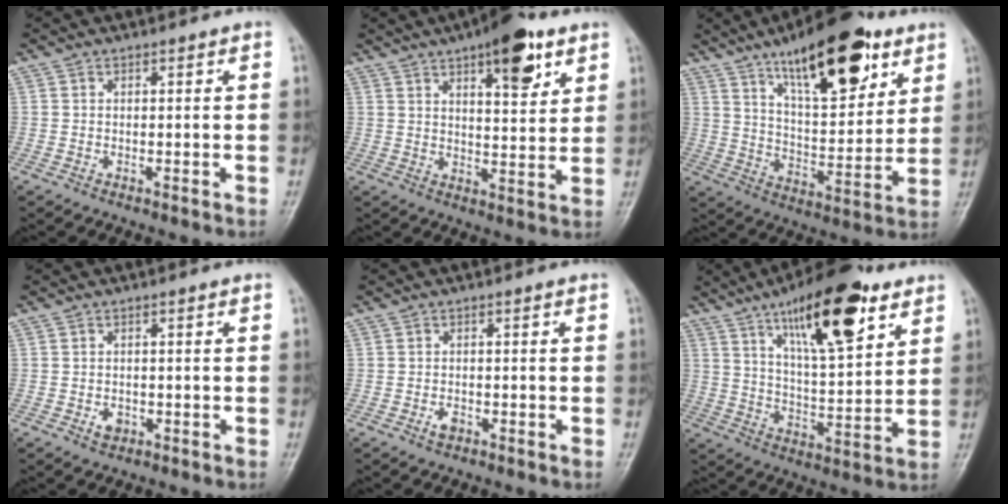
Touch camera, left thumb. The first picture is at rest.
{"total": 11.7, "force": [6.6, 4.2, 8.7], "torque": [-0.098, -0.030, 0.093]}
{"total": 20.8, "force": [12.1, 7.7, 15.0], "torque": [-0.191, -0.052, 0.199]}
{"total": 1.9, "force": [-0.8, 1.5, 0.9], "torque": [-0.009, 0.002, -0.008]}
{"total": 1.6, "force": [-0.9, 1.0, 0.9], "torque": [-0.016, 0.001, -0.015]}
{"total": 19.2, "force": [10.6, 6.2, 14.8], "torque": [-0.203, -0.045, 0.173]}